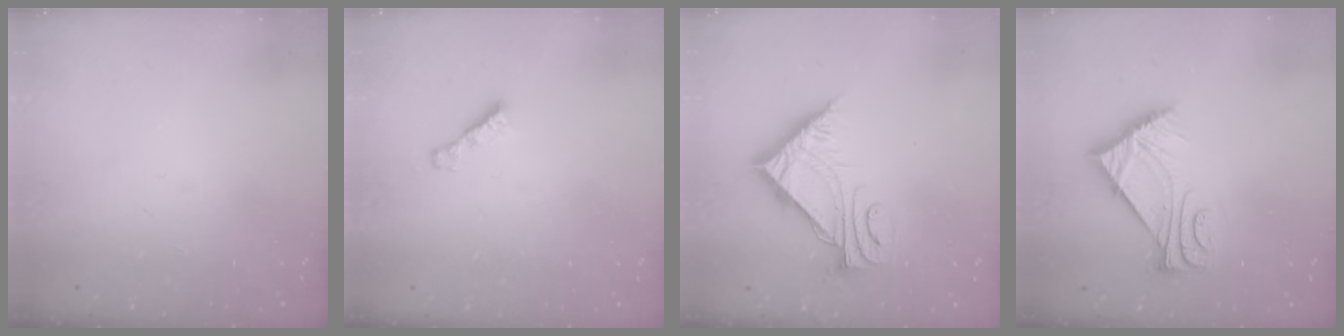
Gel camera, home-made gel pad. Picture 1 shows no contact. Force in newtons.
{"total": 2.7, "press": 2.7, "slide": 0.3}
{"total": 7.7, "press": 7.7, "slide": 0.4}
{"total": 7.6, "press": 7.6, "slide": 0.9}